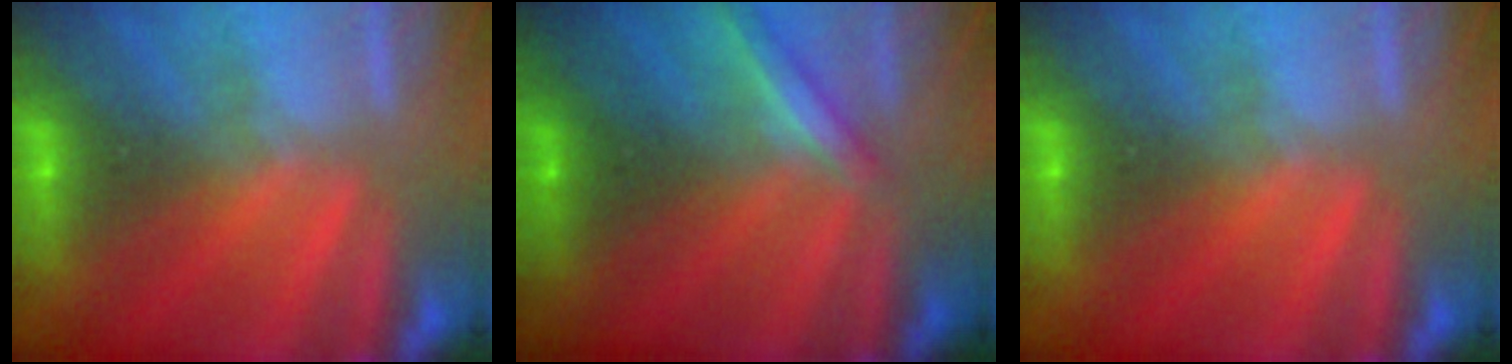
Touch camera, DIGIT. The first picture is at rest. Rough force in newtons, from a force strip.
{"total": 1.9}
{"total": 0.0}